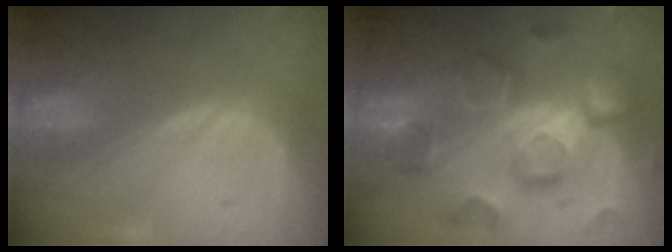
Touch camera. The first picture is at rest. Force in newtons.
{"total": 12.0, "press": 11.9, "slide": 1.1}